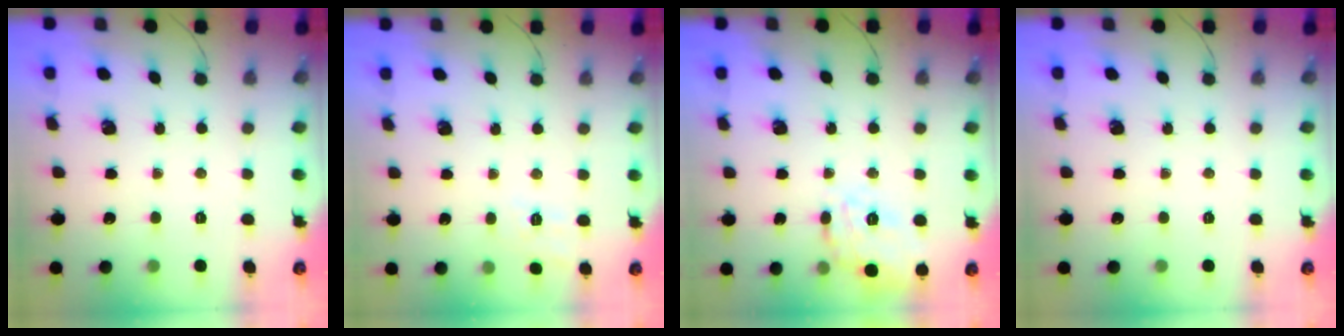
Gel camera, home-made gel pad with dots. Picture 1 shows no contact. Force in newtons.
{"total": 7.2, "press": 7.0, "slide": 1.8}
{"total": 16.8, "press": 16.8, "slide": 0.6}
{"total": 0.0}